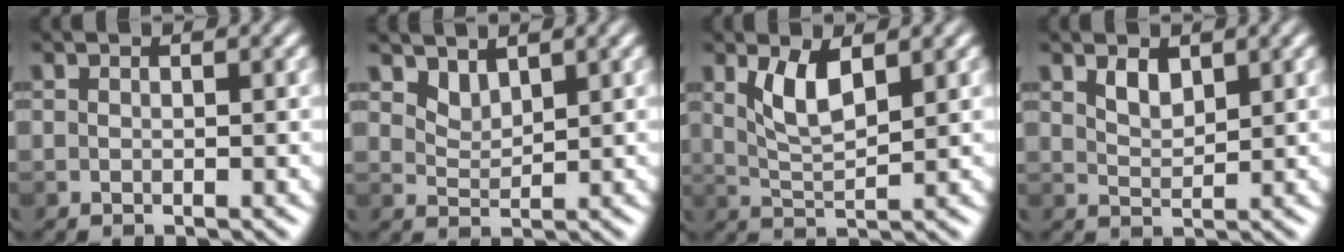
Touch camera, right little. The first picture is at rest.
{"total": 1.7, "force": [1.4, 0.6, 0.6], "torque": [-0.014, -0.006, 0.030]}
{"total": 3.3, "force": [1.5, 1.1, 2.7], "torque": [-0.060, -0.005, 0.033]}
{"total": 1.8, "force": [1.2, 0.9, 1.0], "torque": [-0.019, -0.002, 0.028]}